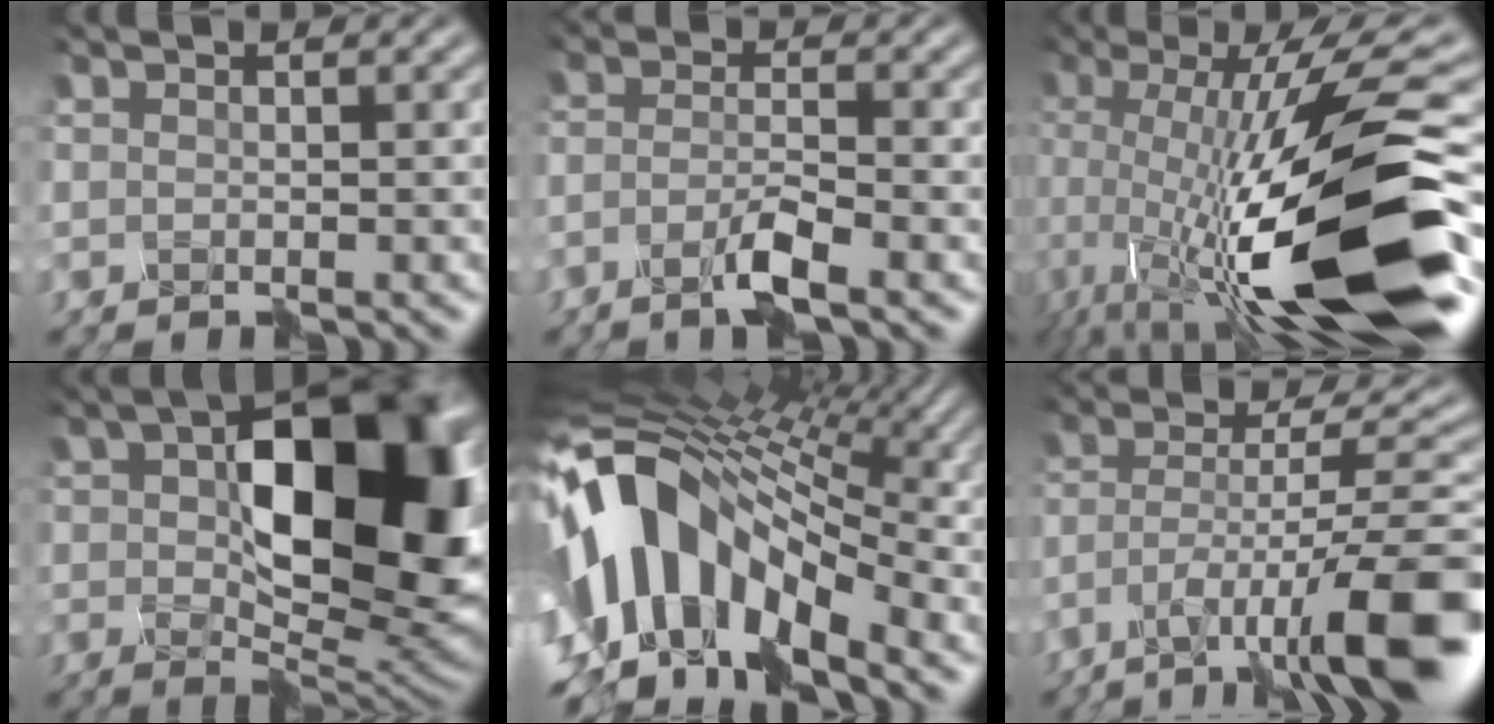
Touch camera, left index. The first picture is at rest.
{"total": 2.7, "force": [-2.5, -0.6, 0.7], "torque": [-0.035, 0.002, -0.053]}
{"total": 15.7, "force": [-3.4, 3.9, 14.8], "torque": [-0.247, 0.016, -0.058]}
{"total": 13.9, "force": [1.4, 7.6, 11.6], "torque": [-0.166, 0.001, 0.035]}
{"total": 11.6, "force": [-3.4, 7.0, 8.6], "torque": [-0.154, 0.023, -0.077]}
{"total": 12.3, "force": [-6.9, 2.6, 9.9], "torque": [-0.174, 0.005, -0.116]}